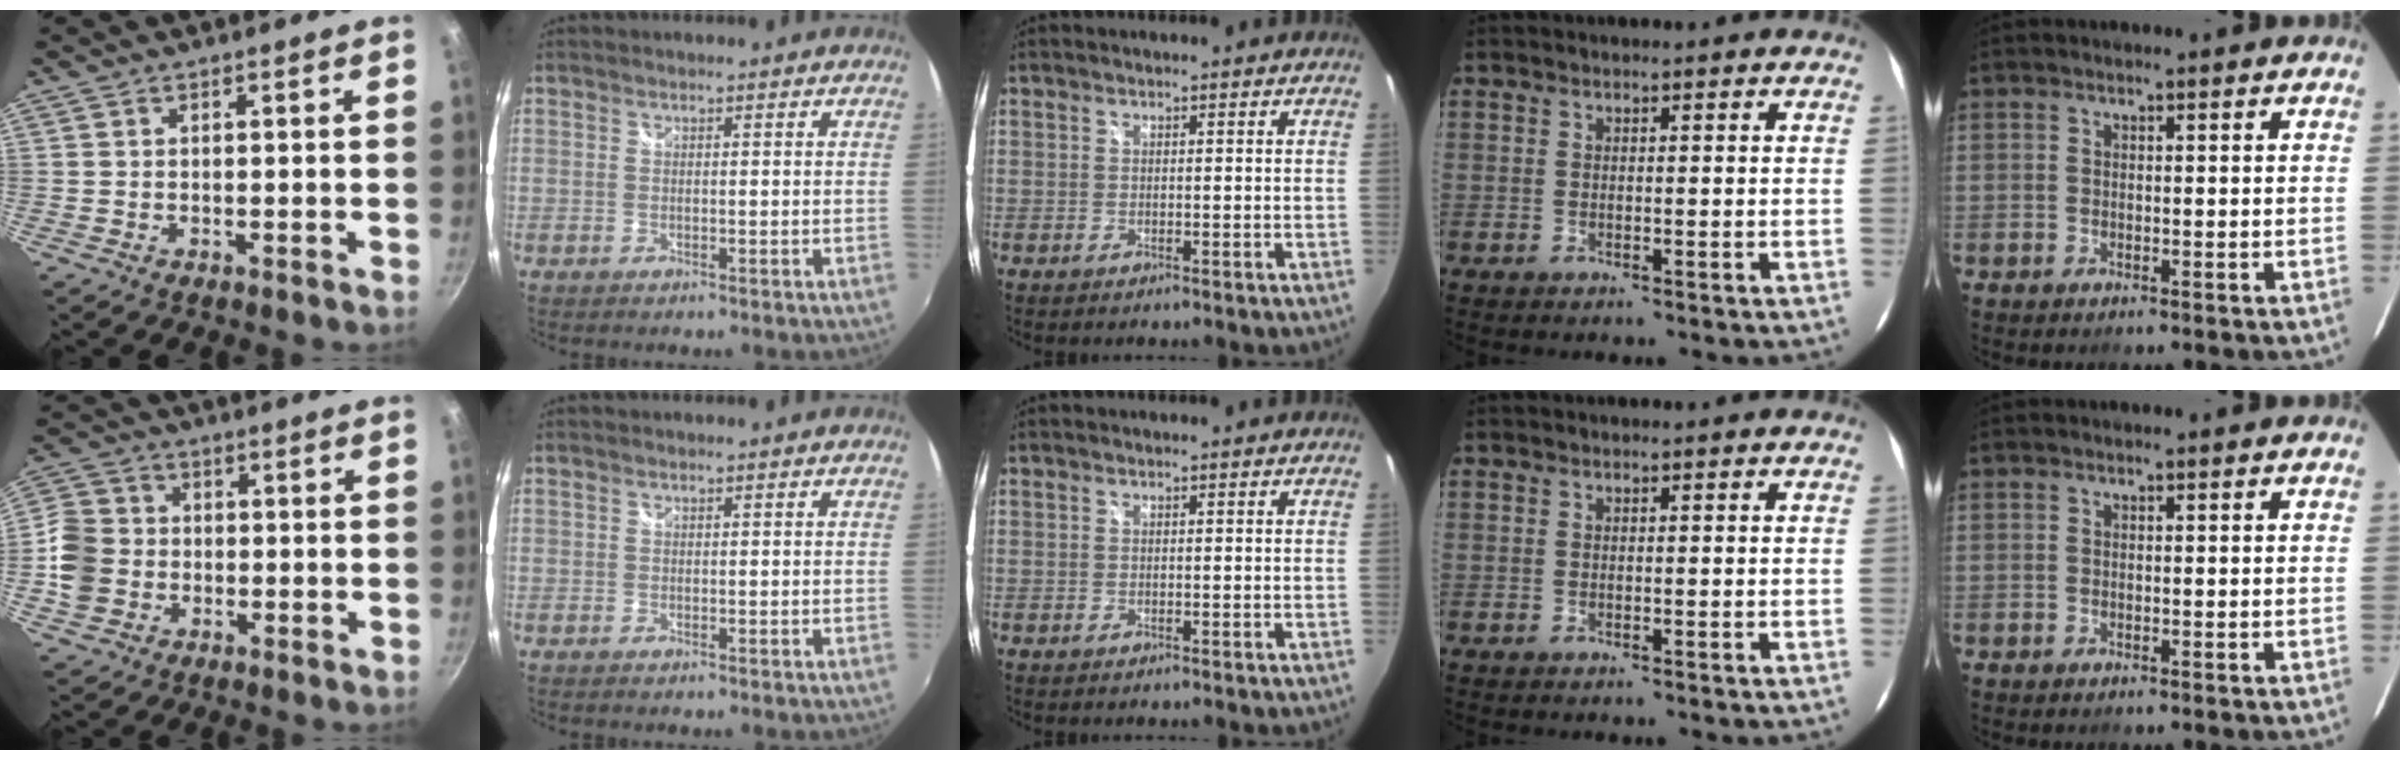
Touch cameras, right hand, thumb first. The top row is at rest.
{"thumb": {"total": 9.0, "force": [-1.5, 7.9, 4.0], "torque": [-0.051, 0.017, -0.045]}}